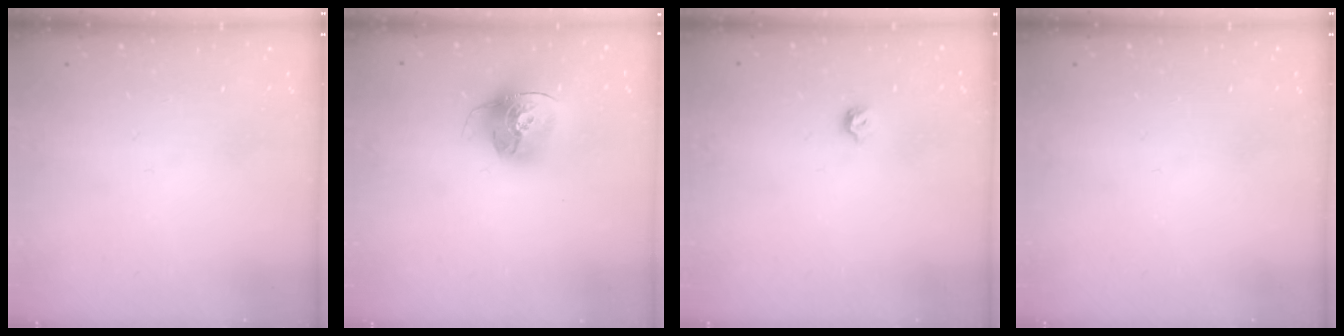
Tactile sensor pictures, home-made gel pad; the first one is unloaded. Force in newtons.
{"total": 16.4, "press": 16.3, "slide": 1.8}
{"total": 3.8, "press": 3.7, "slide": 0.8}
{"total": 0.0}